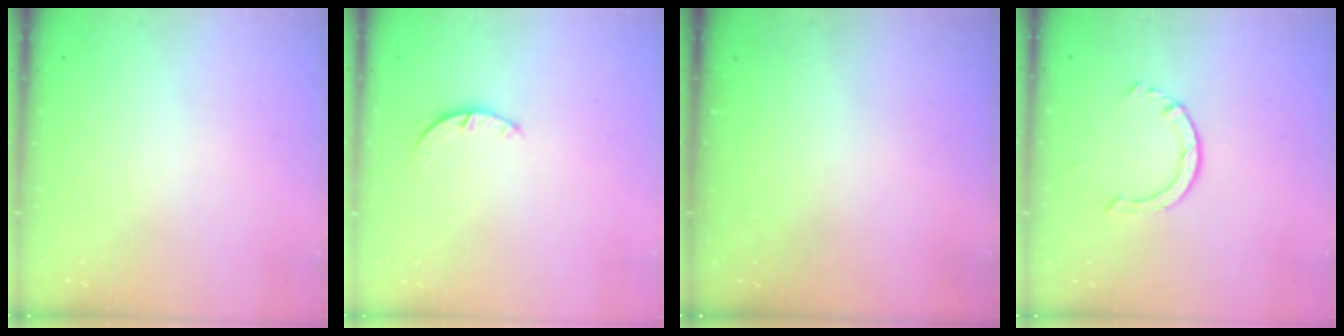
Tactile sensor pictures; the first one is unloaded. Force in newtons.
{"total": 2.4, "press": 2.4, "slide": 0.3}
{"total": 0.0}
{"total": 2.2, "press": 2.2, "slide": 0.4}